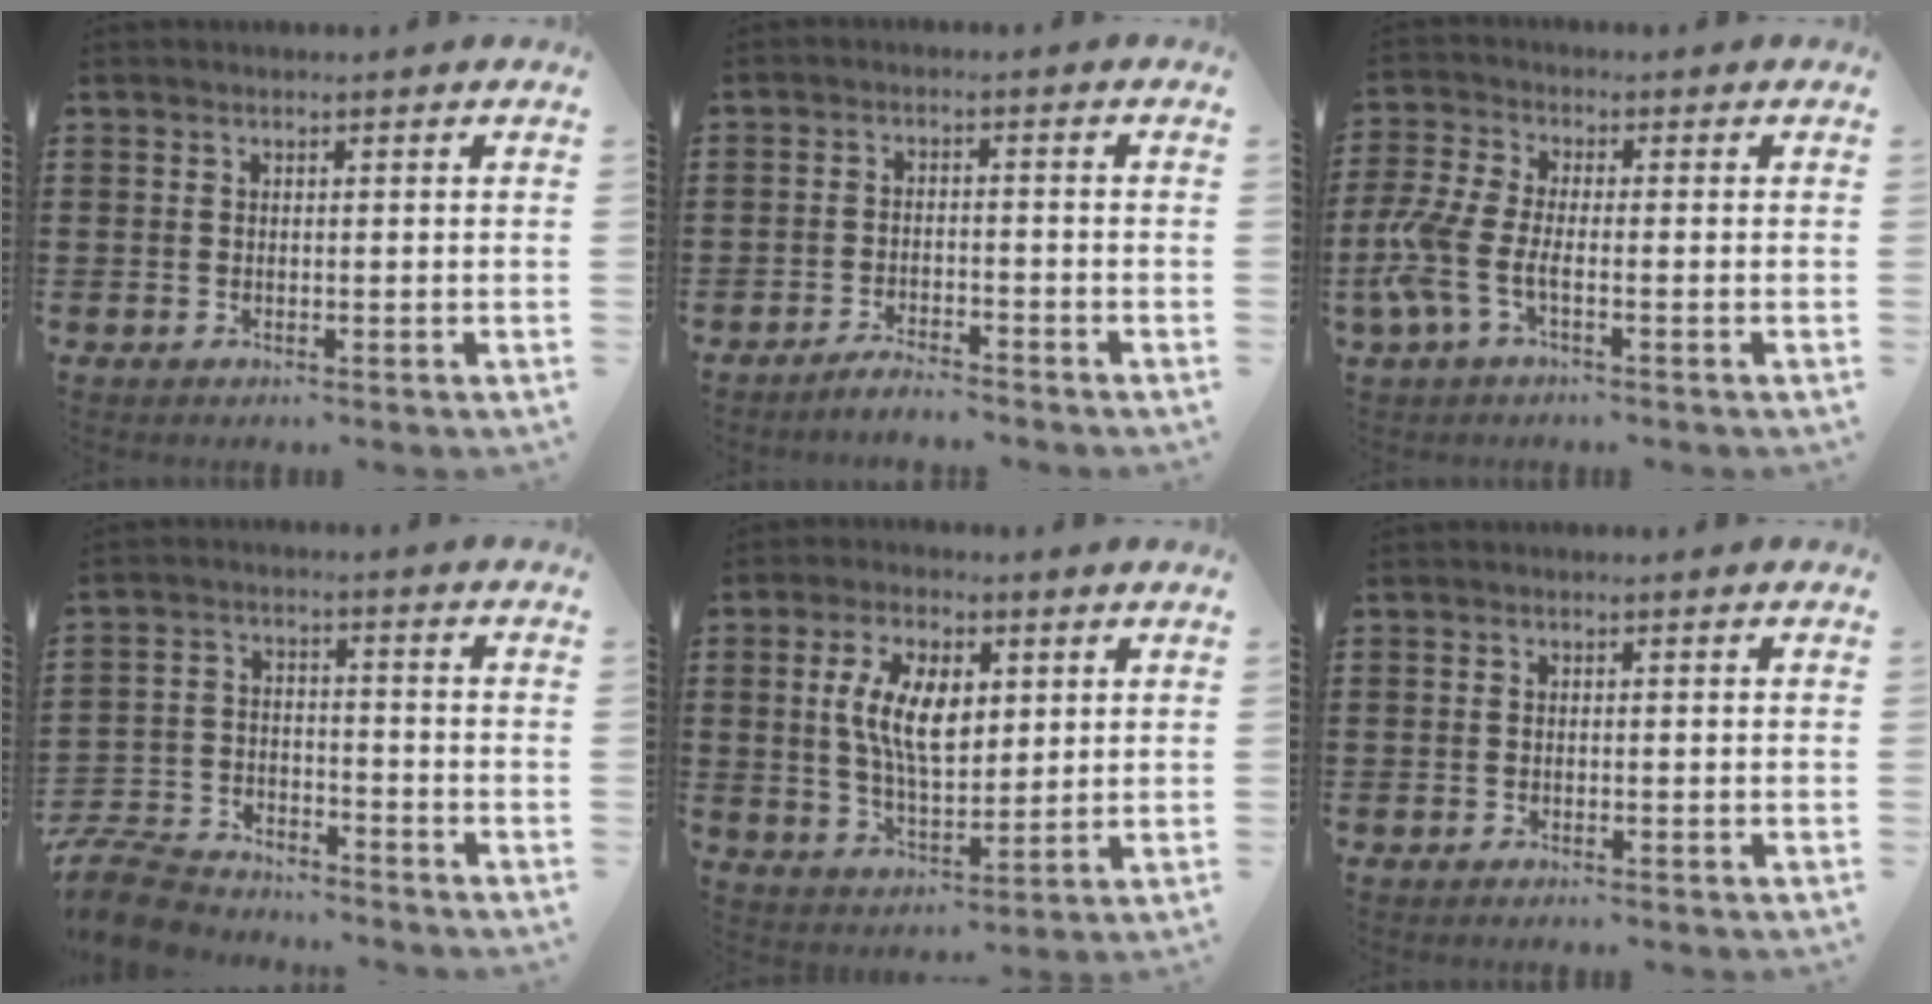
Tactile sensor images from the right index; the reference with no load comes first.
{"total": 2.8, "force": [-2.8, 0.0, 0.3], "torque": [-0.009, 0.004, -0.057]}
{"total": 5.9, "force": [-2.4, 2.2, 4.9], "torque": [-0.135, -0.014, -0.053]}
{"total": 8.3, "force": [-8.0, 1.8, 1.4], "torque": [-0.044, 0.015, -0.160]}
{"total": 9.0, "force": [2.0, 4.6, 7.5], "torque": [-0.158, 0.013, 0.035]}
{"total": 0.6, "force": [-0.6, -0.1, 0.1], "torque": [-0.003, -0.003, -0.011]}